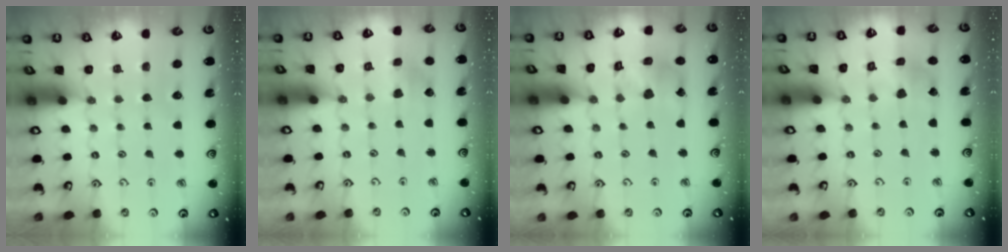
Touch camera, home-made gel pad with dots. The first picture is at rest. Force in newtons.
{"total": 2.7, "press": 2.7, "slide": 0.3}
{"total": 10.1, "press": 10.1, "slide": 1.1}
{"total": 2.8, "press": 2.8, "slide": 0.5}